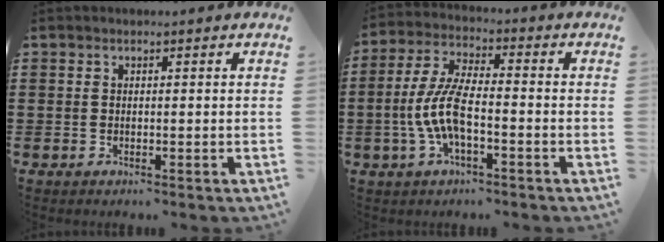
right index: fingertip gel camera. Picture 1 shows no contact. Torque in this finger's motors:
{"motor_torque": [2.14, 0.00, 0.38, 0.21]}